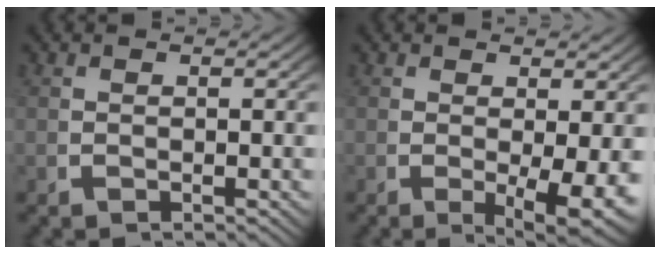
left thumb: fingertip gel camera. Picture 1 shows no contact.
{"total": 5.0, "force": [-0.6, 2.2, 4.4], "torque": [-0.069, -0.026, 0.001]}